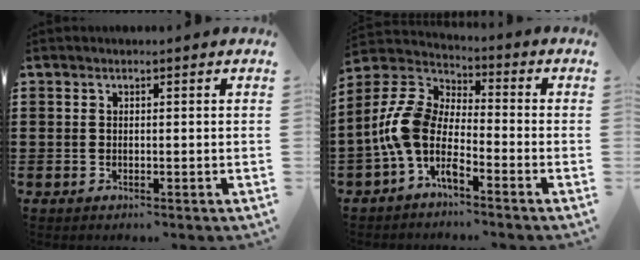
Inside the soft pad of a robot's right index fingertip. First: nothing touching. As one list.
[{"total": 8.4, "force": [-3.7, 4.0, 6.5], "torque": [-0.186, -0.026, -0.084]}]